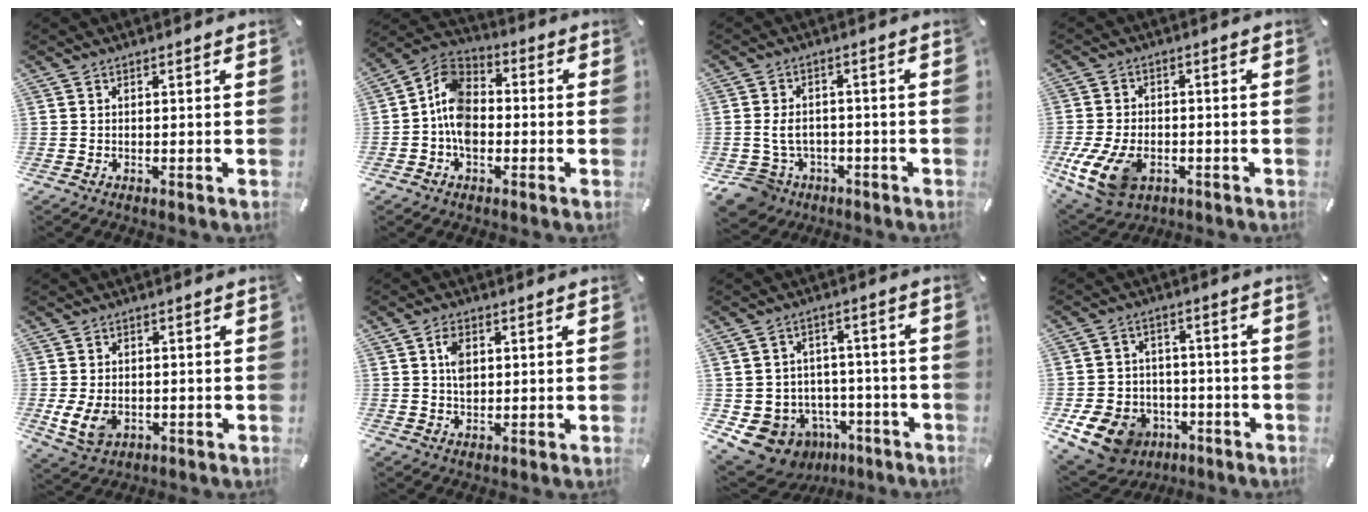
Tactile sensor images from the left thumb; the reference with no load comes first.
{"total": 9.8, "force": [-2.8, 7.0, 6.3], "torque": [-0.137, 0.013, -0.053]}
{"total": 7.4, "force": [-1.9, 6.4, 3.1], "torque": [-0.092, 0.011, -0.035]}
{"total": 12.5, "force": [-4.4, 8.5, 8.1], "torque": [-0.169, 0.012, -0.074]}
{"total": 6.4, "force": [-1.1, 4.8, 4.0], "torque": [-0.092, -0.003, -0.023]}
{"total": 4.7, "force": [1.1, 3.4, 3.1], "torque": [-0.051, 0.002, 0.017]}
{"total": 10.3, "force": [-4.6, 9.0, 2.2], "torque": [-0.034, 0.026, -0.067]}
{"total": 12.0, "force": [-5.7, 9.4, 4.8], "torque": [-0.098, 0.039, -0.094]}